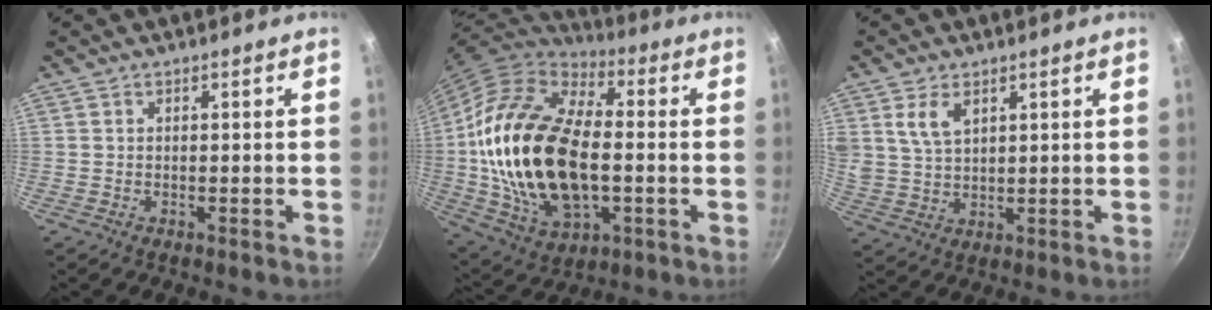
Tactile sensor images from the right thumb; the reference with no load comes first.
{"total": 27.5, "force": [-1.2, 16.0, 22.4], "torque": [-0.422, 0.020, -0.016]}
{"total": 6.1, "force": [2.9, 3.5, 4.0], "torque": [-0.068, -0.012, 0.062]}